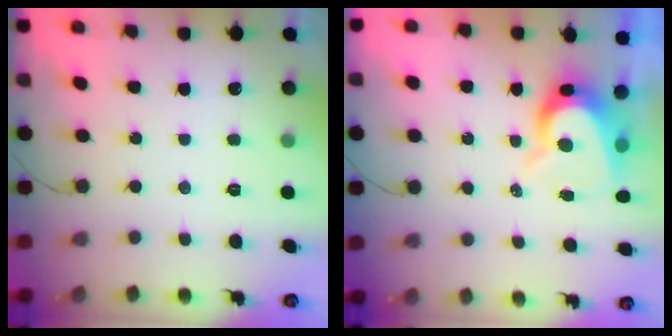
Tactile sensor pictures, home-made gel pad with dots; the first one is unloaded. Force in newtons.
{"total": 8.0, "press": 8.0, "slide": 0.6}